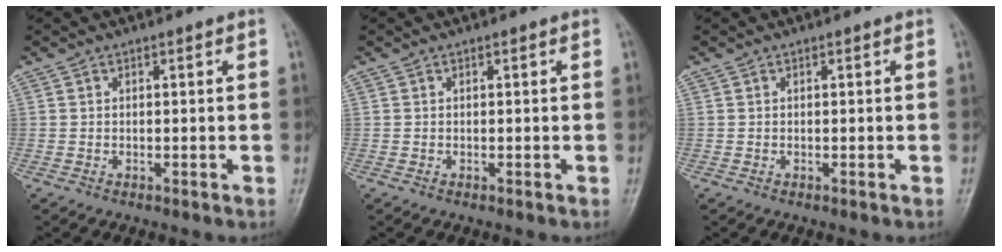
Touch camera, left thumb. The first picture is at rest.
{"total": 0.0}
{"total": 0.0}